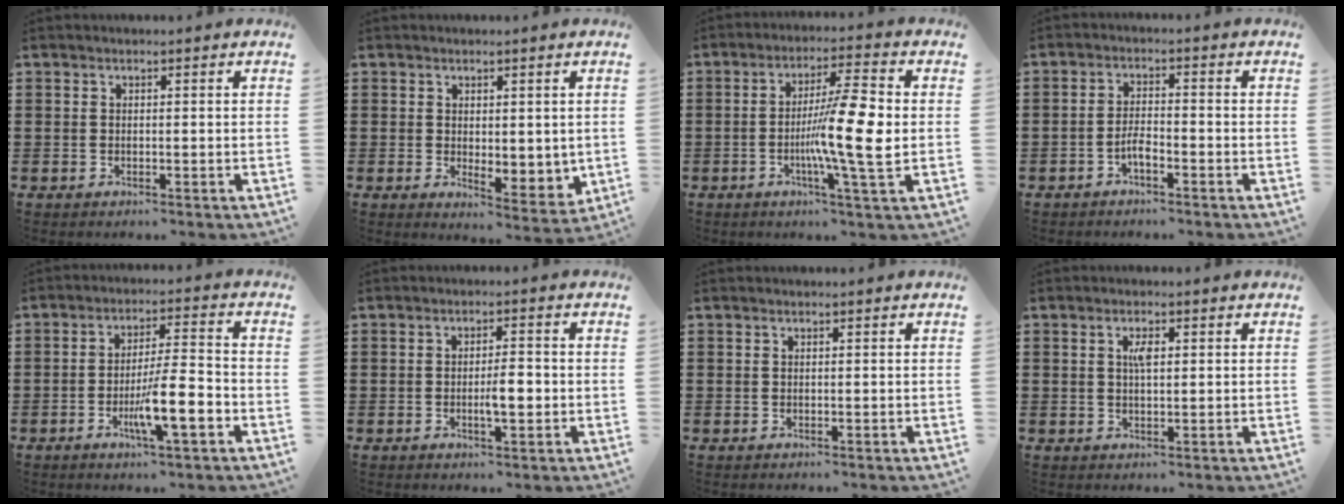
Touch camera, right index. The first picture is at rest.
{"total": 2.7, "force": [1.4, 1.8, 1.5], "torque": [-0.019, -0.005, 0.024]}
{"total": 10.7, "force": [-1.1, 0.5, 10.6], "torque": [-0.181, -0.007, -0.027]}
{"total": 2.8, "force": [-1.7, 0.7, 2.2], "torque": [-0.046, 0.003, -0.034]}
{"total": 8.7, "force": [-3.3, 1.3, 7.9], "torque": [-0.147, -0.006, -0.059]}
{"total": 3.8, "force": [-0.7, 1.1, 3.6], "torque": [-0.061, 0.003, -0.012]}
{"total": 0.0}
{"total": 2.4, "force": [0.6, 0.8, 2.2], "torque": [-0.038, 0.002, 0.006]}